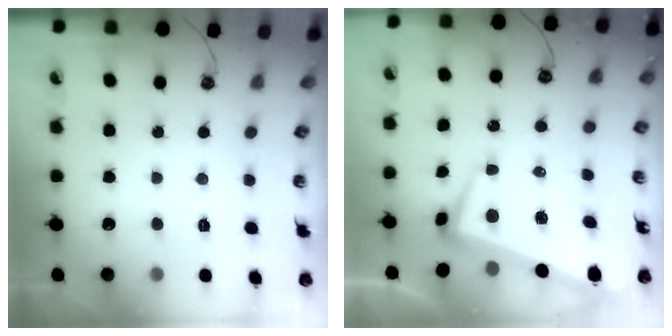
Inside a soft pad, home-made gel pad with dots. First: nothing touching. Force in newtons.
{"total": 3.4, "press": 2.7, "slide": 2.1}